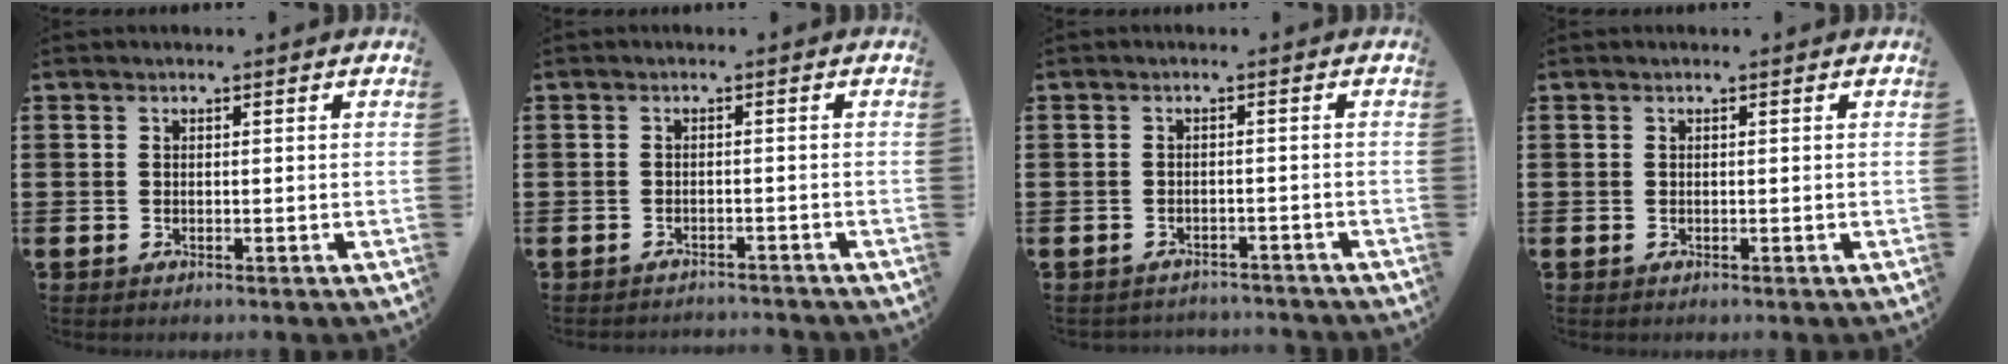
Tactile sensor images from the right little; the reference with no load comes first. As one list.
[{"total": 1.1, "force": [-1.1, -0.1, -0.1], "torque": [-0.001, 0.003, -0.024]}, {"total": 1.5, "force": [-1.5, 0.0, -0.1], "torque": [-0.003, 0.003, -0.033]}, {"total": 0.0}]